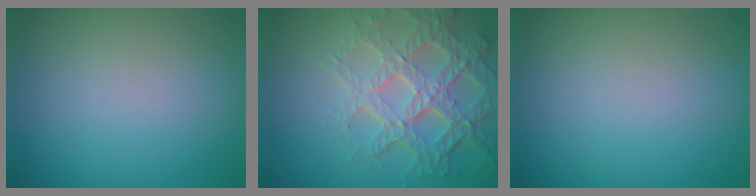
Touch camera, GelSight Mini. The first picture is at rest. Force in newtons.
{"total": 7.3, "press": 5.2, "slide": 5.2}
{"total": 0.0}